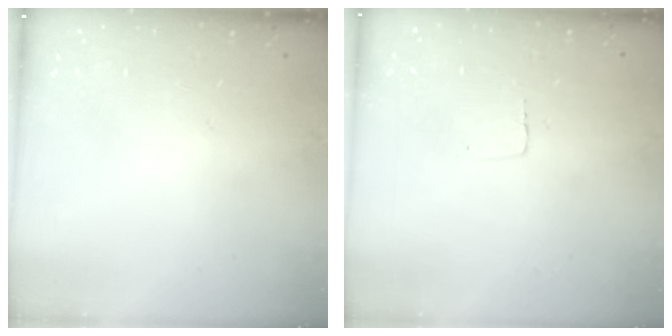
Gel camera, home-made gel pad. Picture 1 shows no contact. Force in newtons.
{"total": 2.3, "press": 2.3, "slide": 0.1}